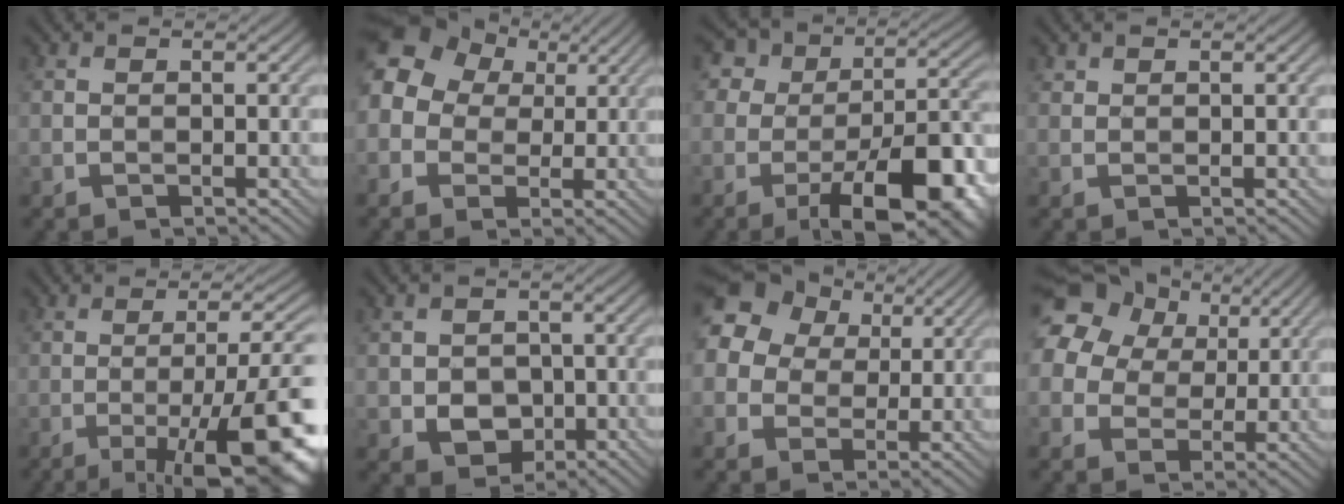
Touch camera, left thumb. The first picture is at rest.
{"total": 11.1, "force": [2.5, 9.2, 5.7], "torque": [-0.157, 0.024, 0.022]}
{"total": 14.6, "force": [-5.8, 7.7, 10.9], "torque": [-0.144, 0.003, -0.103]}
{"total": 0.8, "force": [0.7, 0.3, 0.1], "torque": [-0.006, -0.001, 0.016]}
{"total": 14.4, "force": [-5.3, 3.4, 12.9], "torque": [-0.156, 0.009, -0.080]}
{"total": 4.5, "force": [-1.2, 3.6, 2.4], "torque": [-0.046, -0.009, -0.022]}
{"total": 14.3, "force": [5.0, 11.6, 6.8], "torque": [-0.185, 0.035, 0.084]}
{"total": 17.4, "force": [7.5, 13.3, 8.4], "torque": [-0.228, 0.043, 0.140]}